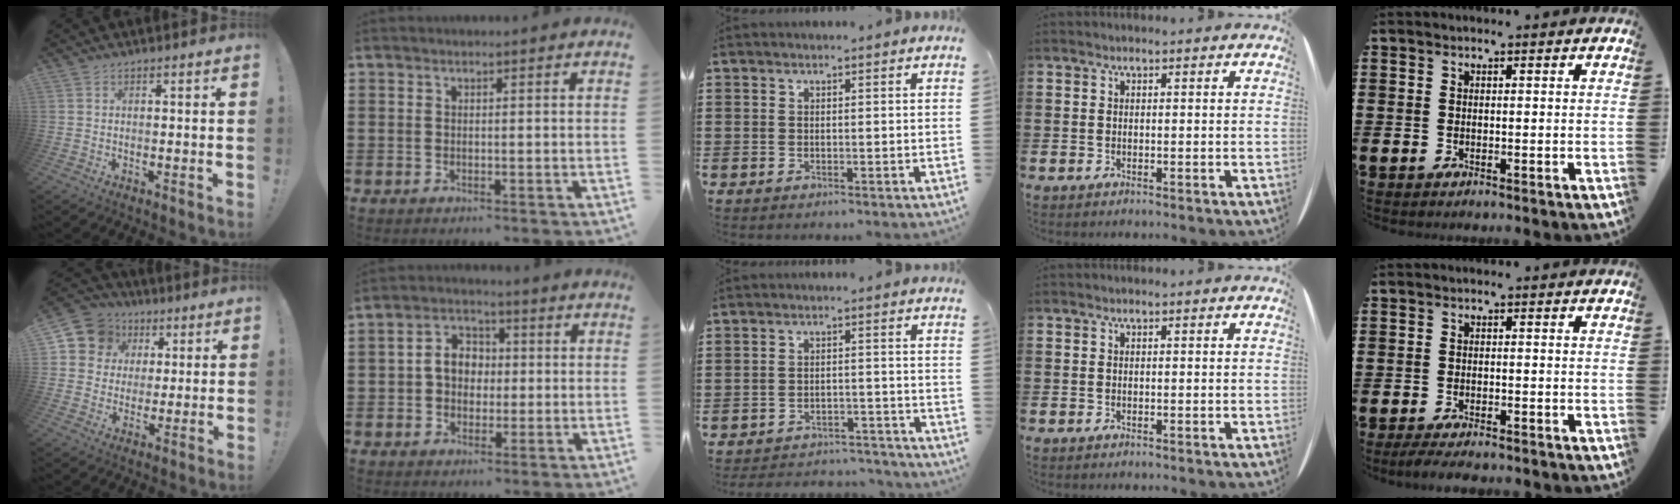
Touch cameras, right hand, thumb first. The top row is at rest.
{"thumb": {"total": 10.7, "force": [3.7, 9.6, 2.8], "torque": [-0.043, -0.013, 0.077]}, "index": {"total": 5.2, "force": [-0.1, 4.2, 3.1], "torque": [-0.070, 0.014, -0.005]}, "middle": {"total": 3.5, "force": [-3.5, 0.3, 0.0], "torque": [-0.005, 0.003, -0.076]}, "little": {"total": 1.7, "force": [-1.5, 0.2, 0.7], "torque": [-0.014, 0.003, -0.029]}}